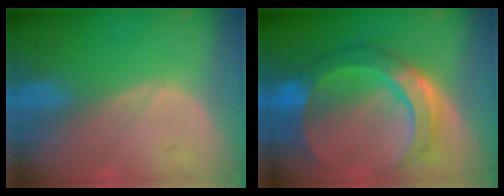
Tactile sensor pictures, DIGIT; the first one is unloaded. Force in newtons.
{"total": 10.0, "press": 10.0, "slide": 0.9}